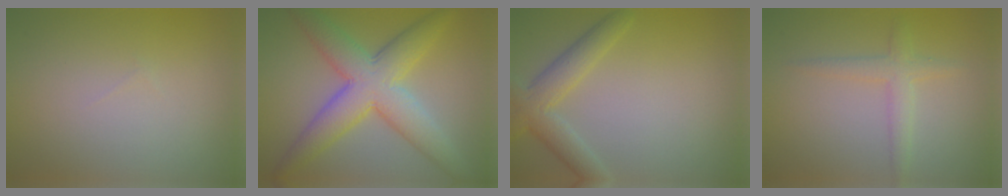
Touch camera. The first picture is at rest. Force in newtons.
{"total": 8.0, "press": 8.0, "slide": 0.2}
{"total": 4.1, "press": 4.1, "slide": 0.2}
{"total": 2.2, "press": 2.2, "slide": 0.0}